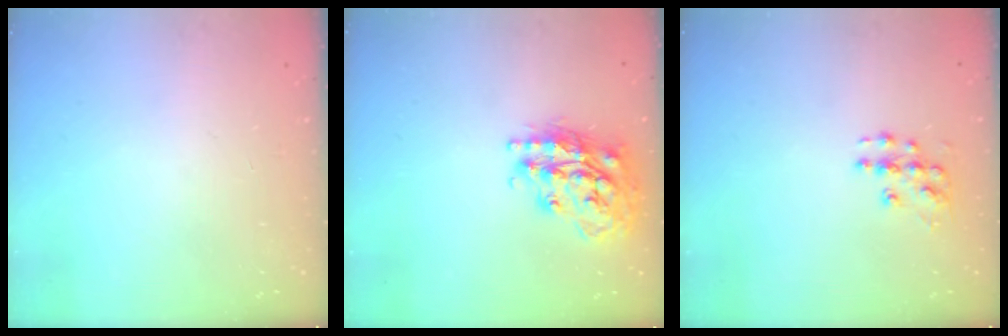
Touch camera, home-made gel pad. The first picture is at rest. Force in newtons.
{"total": 19.3, "press": 19.3, "slide": 1.4}
{"total": 7.8, "press": 7.8, "slide": 0.4}